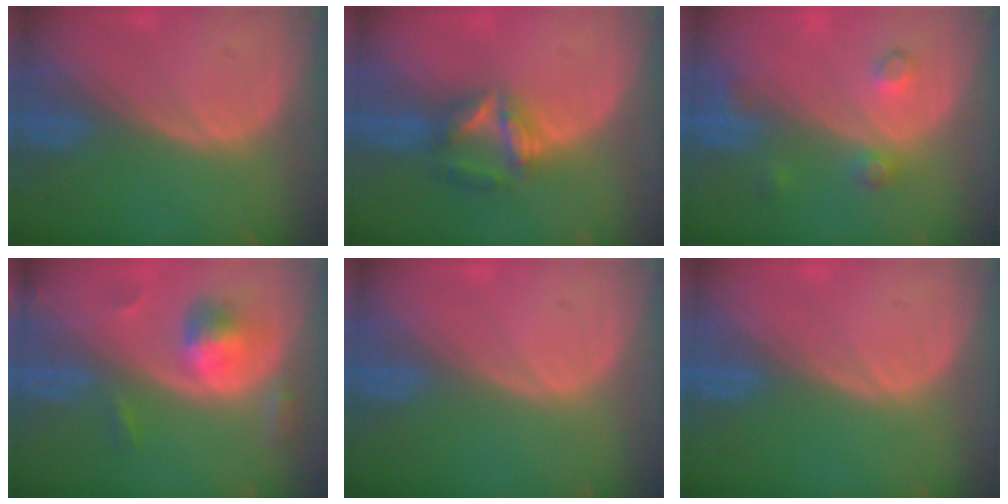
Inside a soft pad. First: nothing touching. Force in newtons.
{"total": 5.7, "press": 5.6, "slide": 1.4}
{"total": 3.7, "press": 3.4, "slide": 1.5}
{"total": 5.6, "press": 5.3, "slide": 1.8}
{"total": 0.0}
{"total": 0.0}